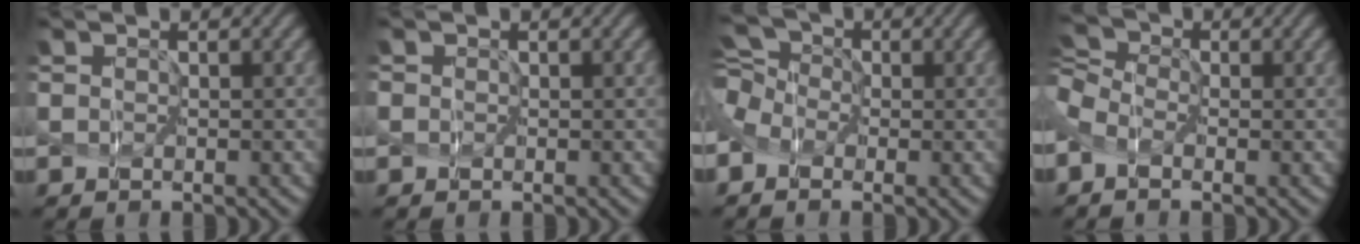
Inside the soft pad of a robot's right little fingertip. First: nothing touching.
{"total": 0.6, "force": [0.1, 0.5, 0.2], "torque": [0.006, 0.004, -0.007]}
{"total": 4.5, "force": [-1.2, 3.3, 2.8], "torque": [-0.087, 0.004, -0.026]}
{"total": 3.2, "force": [-1.0, 2.2, 2.0], "torque": [-0.055, 0.010, -0.034]}